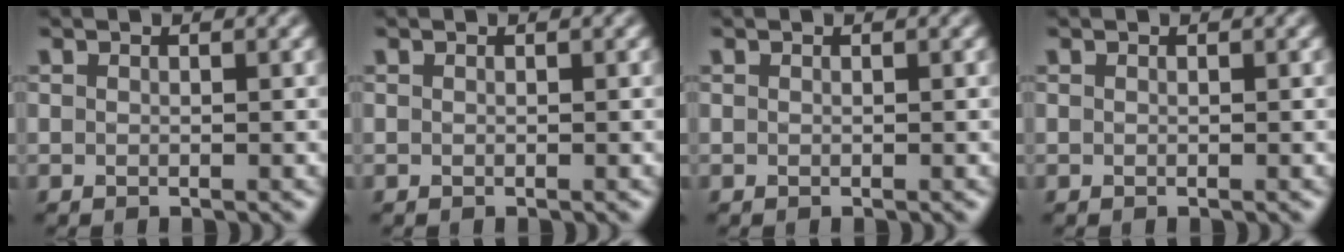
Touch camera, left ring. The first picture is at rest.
{"total": 0.0}
{"total": 0.0}
{"total": 0.0}